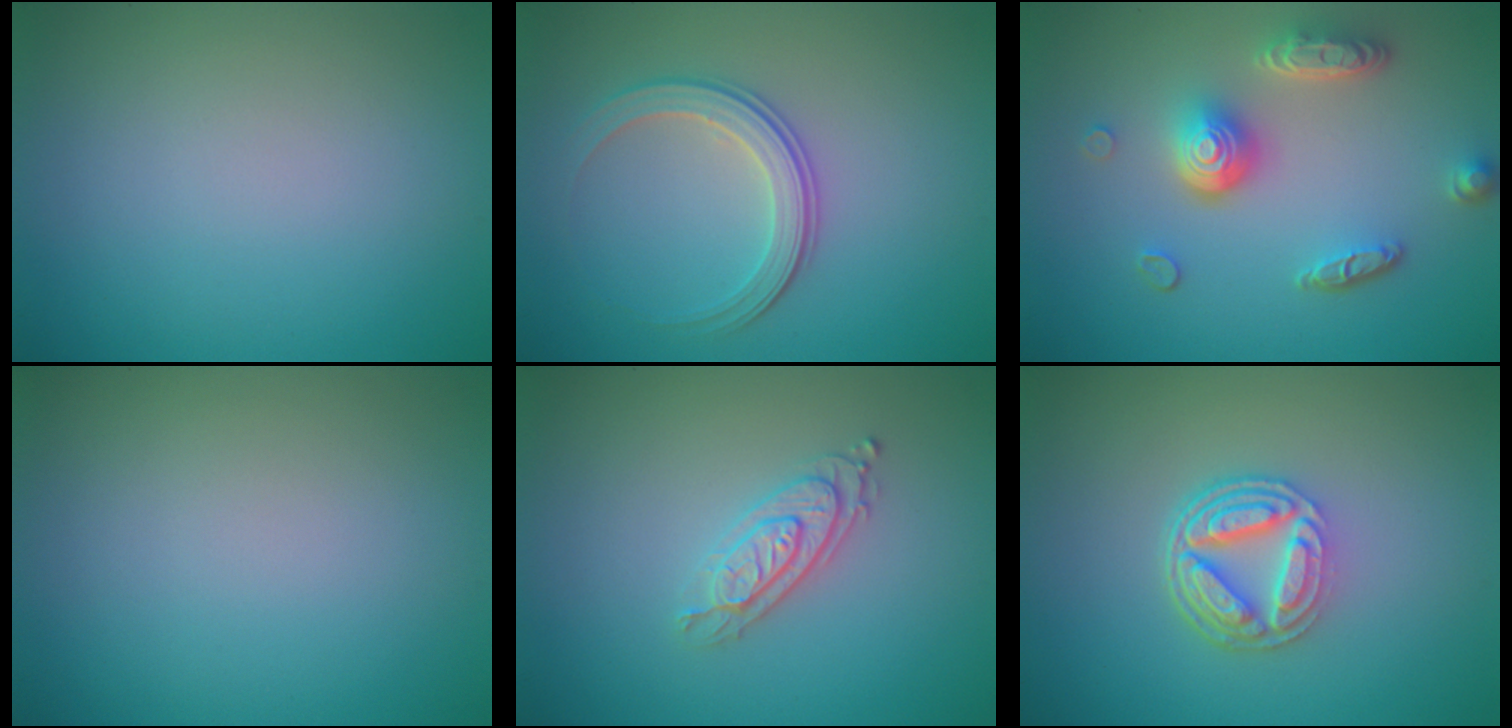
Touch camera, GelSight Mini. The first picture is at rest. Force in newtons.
{"total": 2.9, "press": 2.7, "slide": 1.0}
{"total": 5.1, "press": 3.7, "slide": 3.5}
{"total": 0.0}
{"total": 2.6, "press": 2.3, "slide": 1.3}
{"total": 5.1, "press": 3.8, "slide": 3.4}